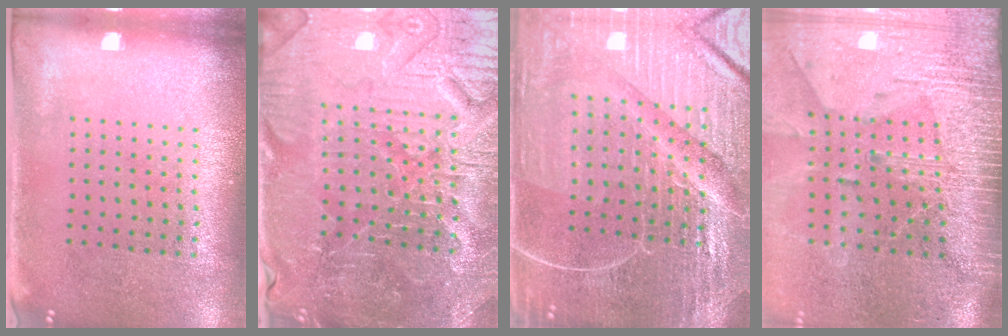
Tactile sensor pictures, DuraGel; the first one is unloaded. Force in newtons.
{"total": 4.3, "press": 4.2, "slide": 0.8}
{"total": 5.9, "press": 5.4, "slide": 2.5}
{"total": 4.0, "press": 3.5, "slide": 2.0}